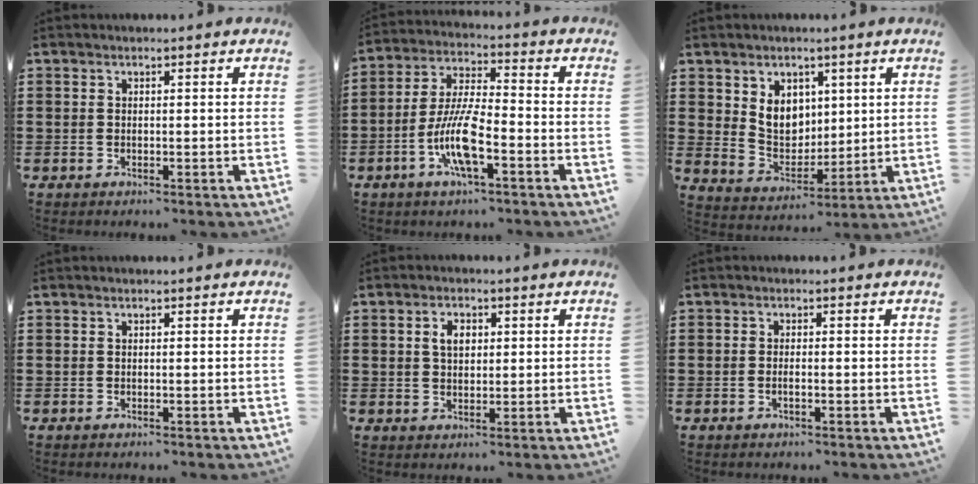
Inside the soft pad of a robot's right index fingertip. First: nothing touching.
{"total": 9.6, "force": [-3.8, 2.4, 8.4], "torque": [-0.190, -0.010, -0.077]}
{"total": 6.6, "force": [2.4, 5.3, 3.1], "torque": [-0.064, 0.007, 0.043]}
{"total": 0.0}
{"total": 2.9, "force": [0.7, 1.9, 2.1], "torque": [-0.047, 0.012, 0.010]}
{"total": 0.9, "force": [-0.4, 0.0, 0.8], "torque": [-0.016, -0.006, -0.006]}